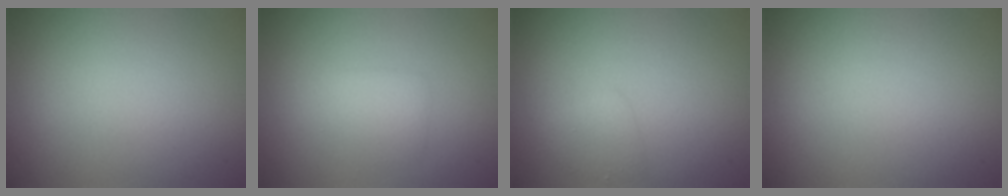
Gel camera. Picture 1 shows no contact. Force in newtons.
{"total": 1.9, "press": 1.9, "slide": 0.1}
{"total": 1.4, "press": 1.4, "slide": 0.1}
{"total": 0.0}